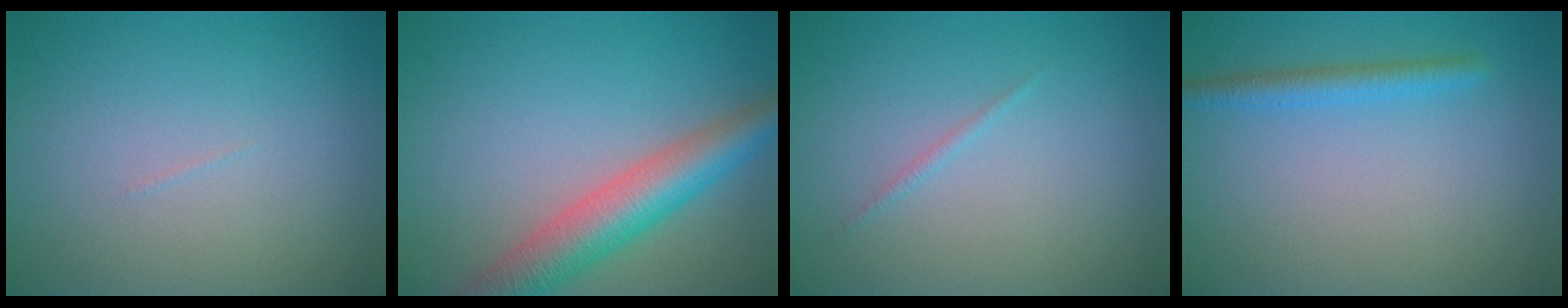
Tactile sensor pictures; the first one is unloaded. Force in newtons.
{"total": 6.4, "press": 6.4, "slide": 0.3}
{"total": 0.5, "press": 0.5, "slide": 0.1}
{"total": 2.0, "press": 2.0, "slide": 0.1}